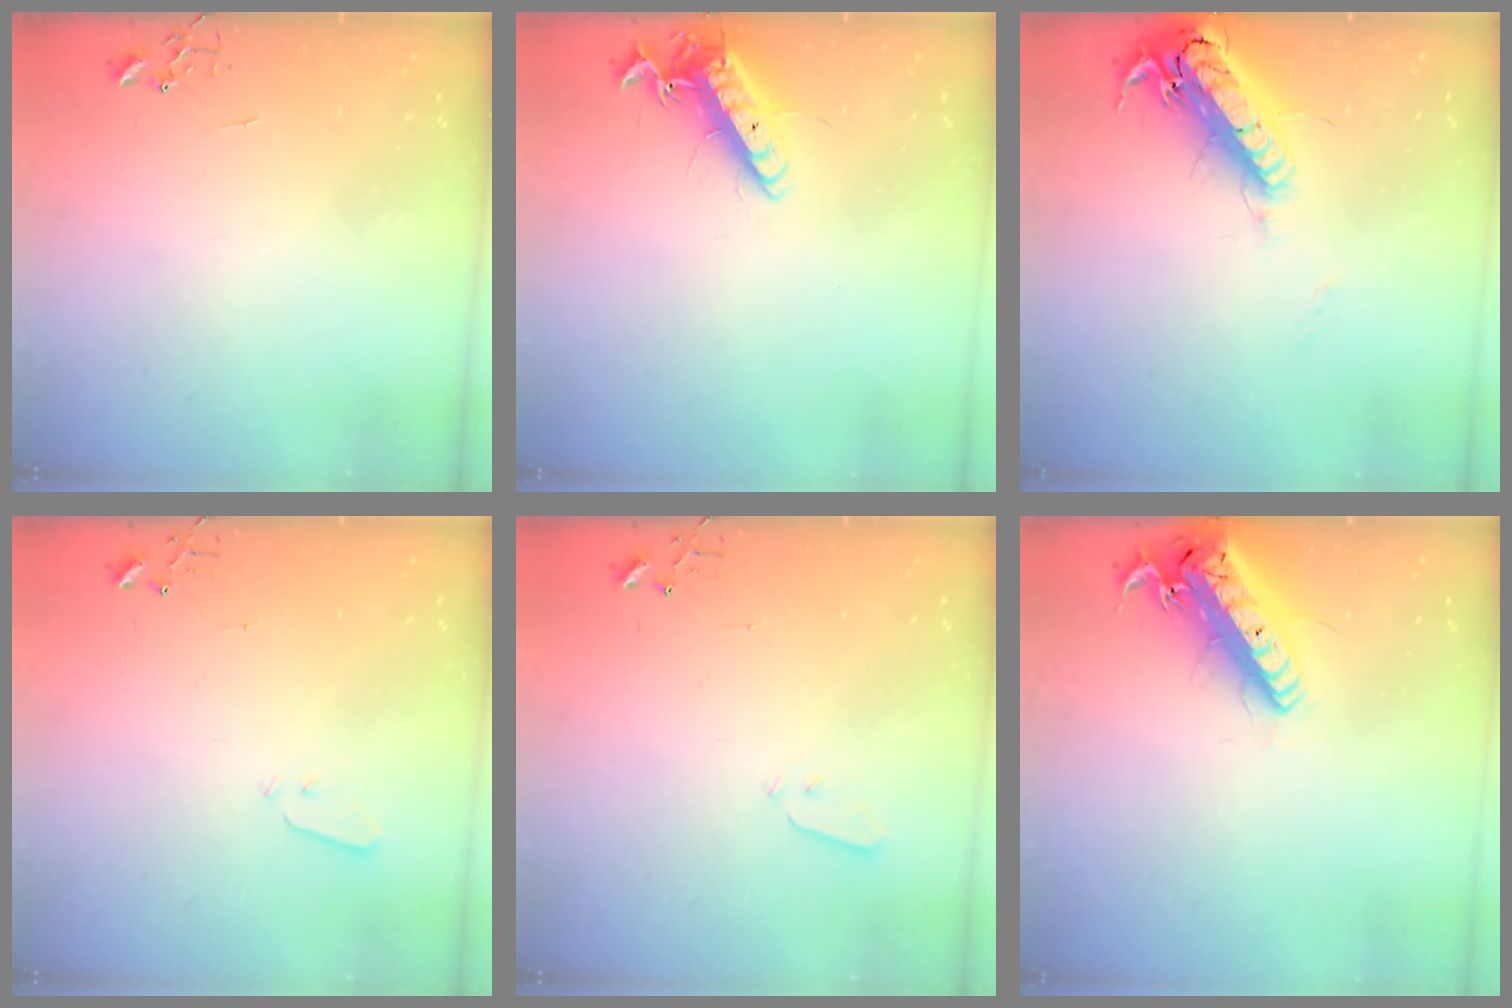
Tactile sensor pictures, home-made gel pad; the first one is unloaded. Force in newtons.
{"total": 13.6, "press": 13.5, "slide": 1.3}
{"total": 19.1, "press": 18.6, "slide": 4.1}
{"total": 3.0, "press": 2.9, "slide": 0.7}
{"total": 3.0, "press": 2.9, "slide": 0.7}
{"total": 18.3, "press": 17.9, "slide": 3.4}